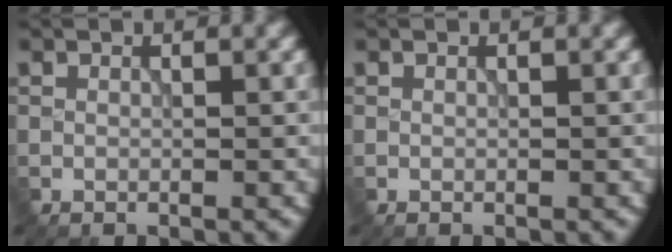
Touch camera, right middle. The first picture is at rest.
{"total": 0.0}